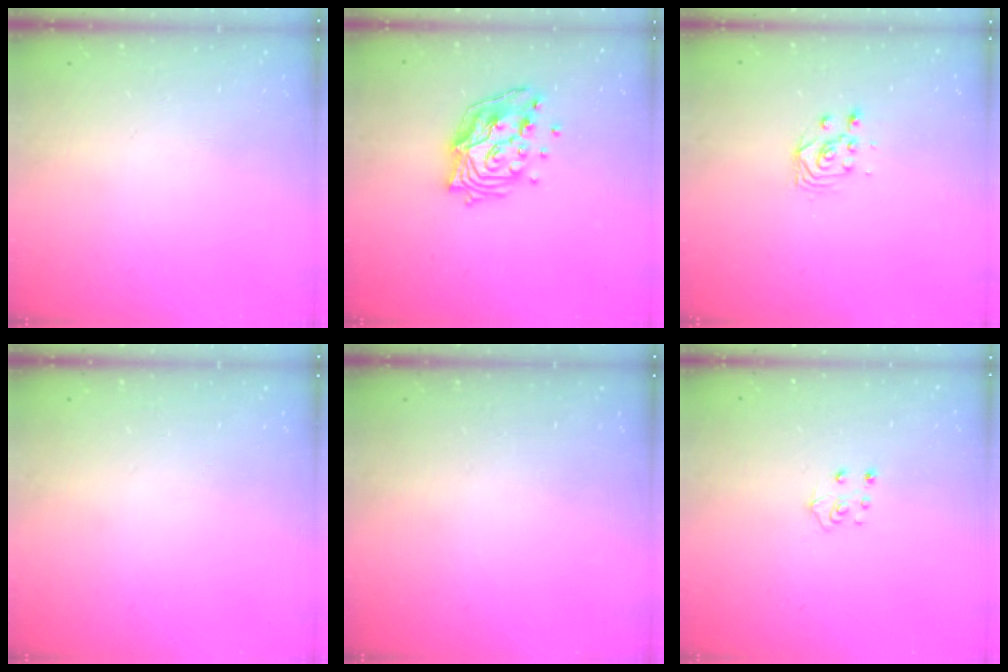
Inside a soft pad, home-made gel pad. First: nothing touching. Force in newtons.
{"total": 14.9, "press": 14.8, "slide": 1.4}
{"total": 3.0, "press": 3.0, "slide": 0.2}
{"total": 0.0}
{"total": 0.0}
{"total": 4.8, "press": 4.8, "slide": 0.4}